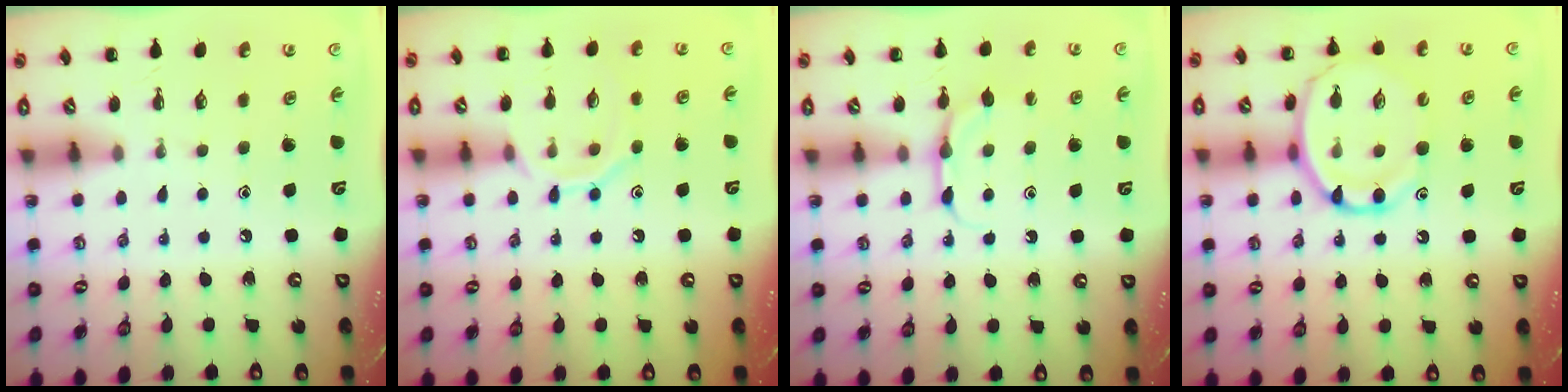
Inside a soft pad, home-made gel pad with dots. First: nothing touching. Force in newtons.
{"total": 9.0, "press": 9.0, "slide": 0.8}
{"total": 5.5, "press": 5.3, "slide": 1.4}
{"total": 13.7, "press": 13.3, "slide": 3.2}